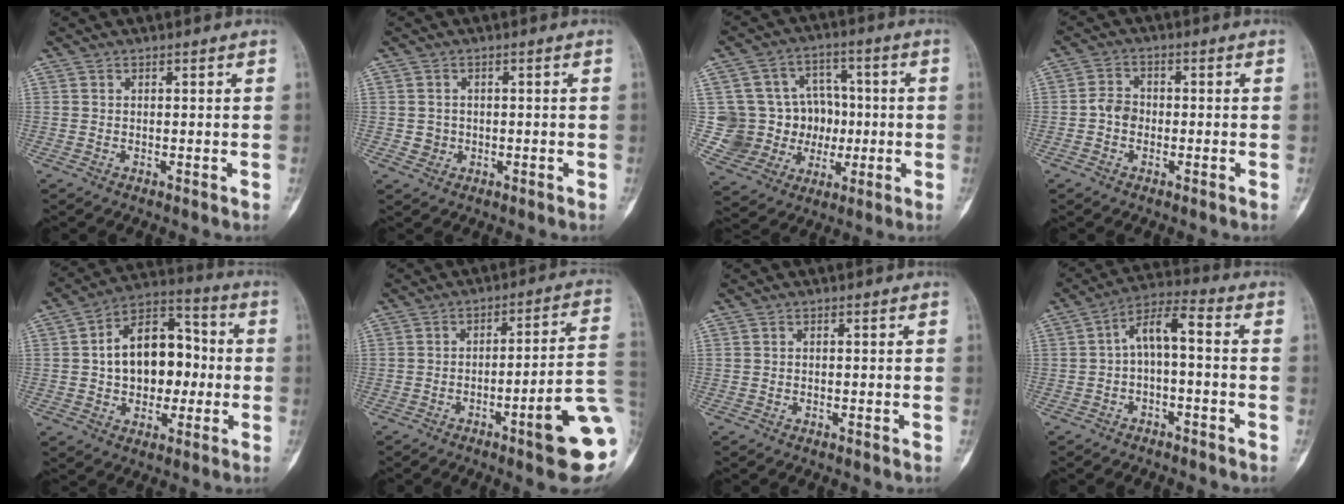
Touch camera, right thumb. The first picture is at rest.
{"total": 2.0, "force": [-0.3, 1.9, 0.4], "torque": [0.003, 0.007, -0.003]}
{"total": 14.4, "force": [-0.1, 12.9, 6.3], "torque": [-0.059, 0.030, 0.023]}
{"total": 3.7, "force": [-0.9, 2.9, 2.0], "torque": [-0.025, 0.013, -0.025]}
{"total": 16.0, "force": [-0.1, 10.9, 11.8], "torque": [-0.133, 0.039, -0.007]}
{"total": 14.1, "force": [-4.8, 1.6, 13.2], "torque": [-0.145, 0.029, -0.065]}
{"total": 0.0}
{"total": 7.3, "force": [-1.1, 2.9, 6.5], "torque": [-0.116, 0.050, -0.027]}